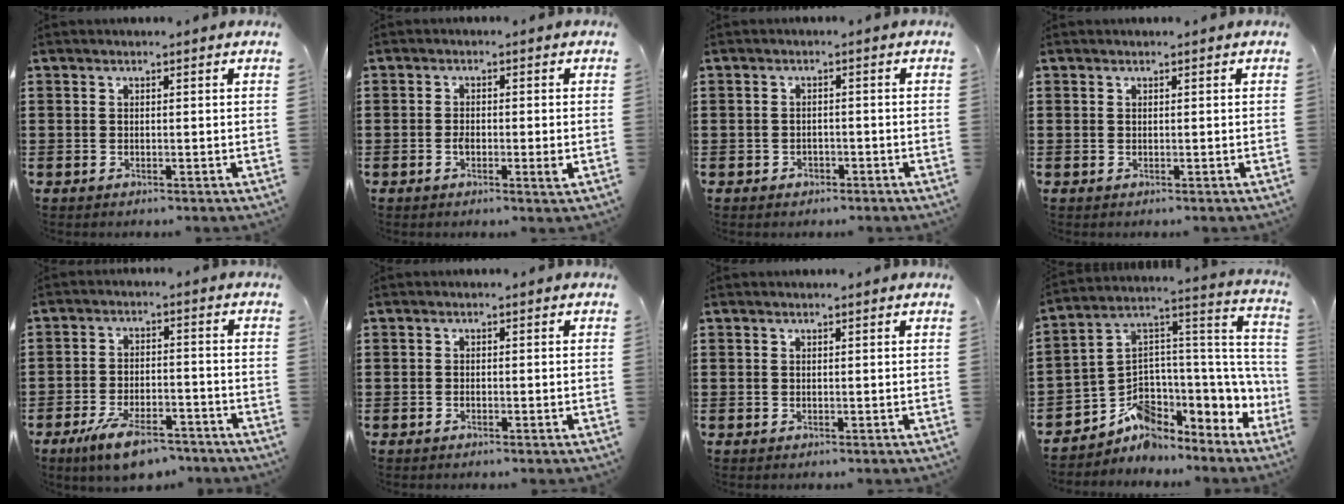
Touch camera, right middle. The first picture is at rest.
{"total": 2.4, "force": [-0.8, 0.8, 2.1], "torque": [-0.037, 0.001, -0.015]}
{"total": 1.3, "force": [-1.1, 0.7, 0.1], "torque": [-0.008, -0.002, -0.024]}
{"total": 0.0}
{"total": 7.6, "force": [-5.9, 2.1, 4.3], "torque": [-0.092, 0.002, -0.110]}
{"total": 0.6, "force": [-0.4, 0.1, 0.4], "torque": [-0.008, -0.002, -0.007]}
{"total": 0.0}
{"total": 4.9, "force": [-1.6, 3.9, 2.5], "torque": [-0.073, -0.051, -0.033]}